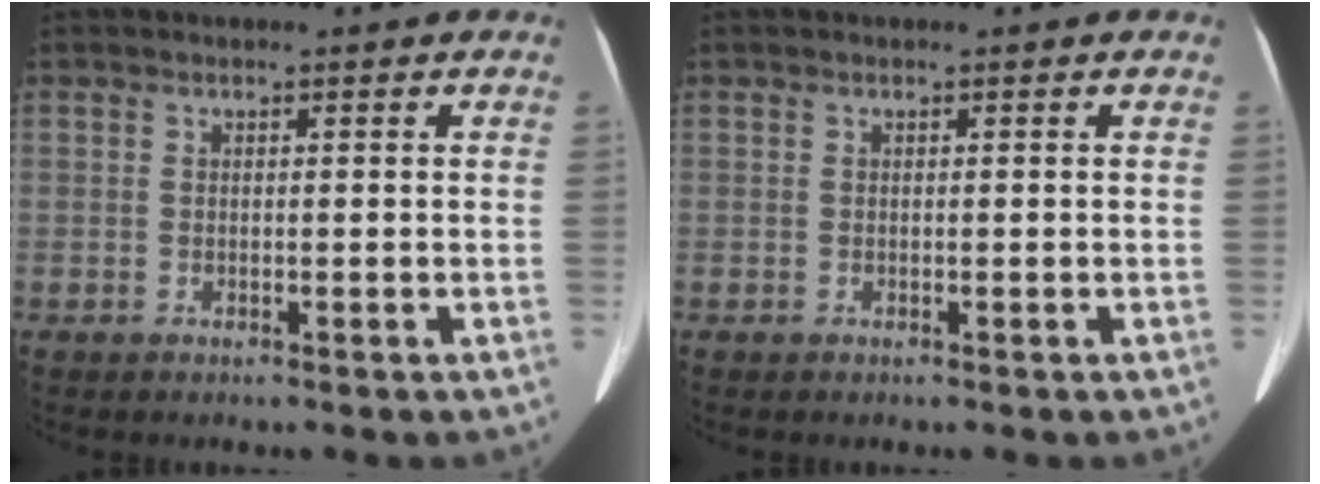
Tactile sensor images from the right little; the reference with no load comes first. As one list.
[{"total": 0.0}]